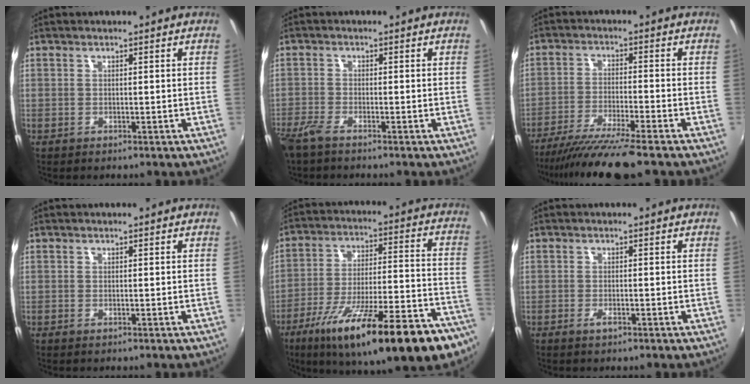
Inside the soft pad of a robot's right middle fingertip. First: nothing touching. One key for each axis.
{"total": 3.5, "fx": -2.7, "fy": 0.7, "fz": 2.0, "tx": -0.056, "ty": -0.008, "tz": -0.058}
{"total": 11.7, "fx": -9.9, "fy": -0.2, "fz": 6.3, "tx": -0.136, "ty": -0.031, "tz": -0.170}
{"total": 0.0}
{"total": 27.5, "fx": -18.5, "fy": 6.6, "fz": 19.3, "tx": -0.303, "ty": -0.051, "tz": -0.268}
{"total": 1.2, "fx": -0.8, "fy": 0.5, "fz": 0.7, "tx": -0.014, "ty": -0.003, "tz": -0.015}